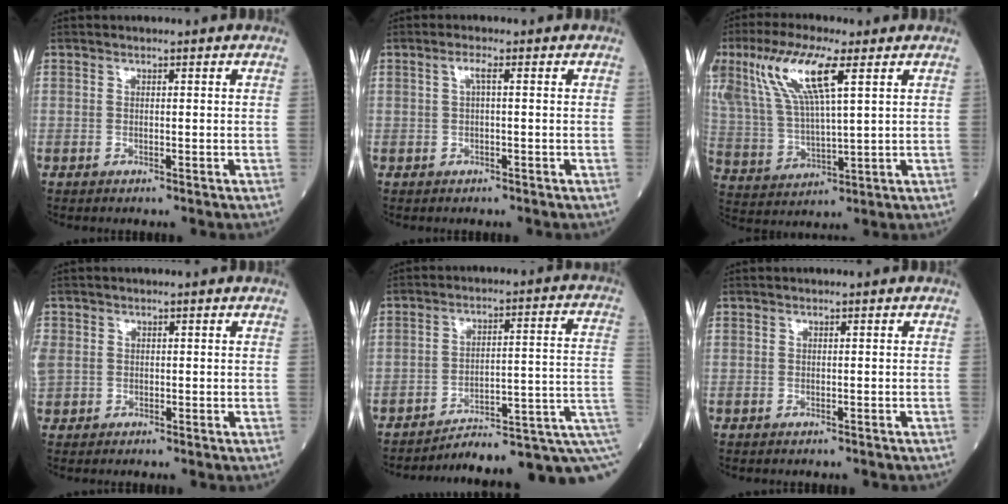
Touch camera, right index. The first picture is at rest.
{"total": 1.4, "force": [0.2, 0.1, 1.4], "torque": [-0.027, 0.004, 0.002]}
{"total": 13.8, "force": [6.5, 2.7, 11.9], "torque": [-0.268, 0.013, 0.128]}
{"total": 2.7, "force": [0.0, 2.4, 1.3], "torque": [-0.056, 0.015, 0.005]}
{"total": 13.2, "force": [-8.6, 0.8, 10.1], "torque": [-0.100, 0.064, -0.112]}
{"total": 1.7, "force": [-1.5, 0.5, 0.5], "torque": [-0.012, -0.002, -0.018]}